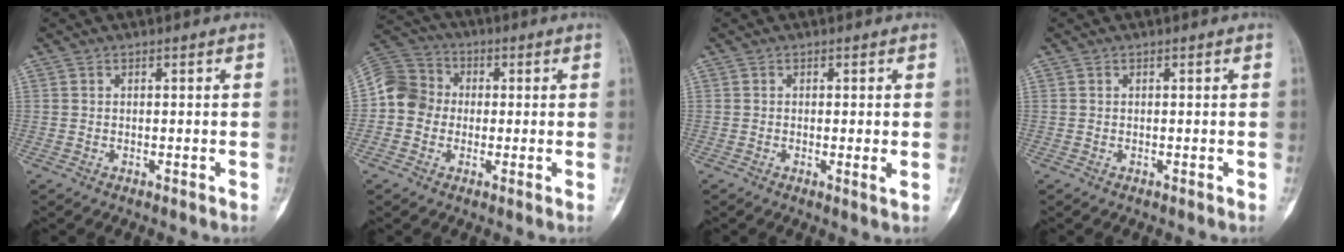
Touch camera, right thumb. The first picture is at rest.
{"total": 9.0, "force": [-0.5, 8.2, 3.8], "torque": [-0.054, 0.028, -0.024]}
{"total": 2.0, "force": [0.0, 0.2, 1.9], "torque": [-0.036, -0.007, -0.003]}
{"total": 0.0}